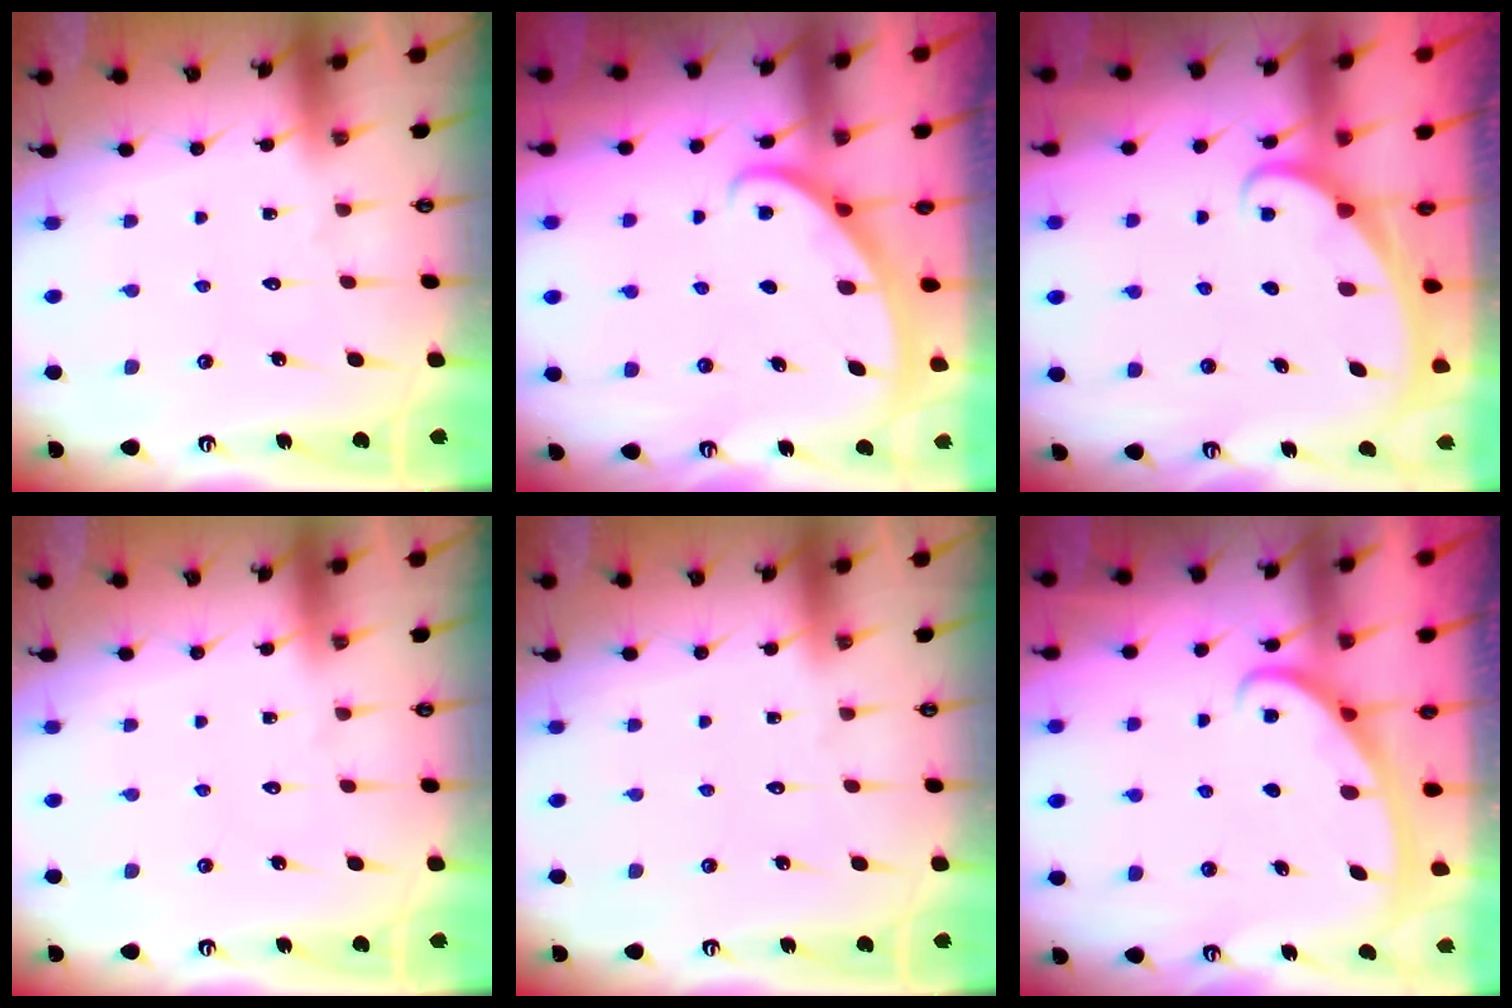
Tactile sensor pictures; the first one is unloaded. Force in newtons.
{"total": 2.8, "press": 2.8, "slide": 0.1}
{"total": 1.8, "press": 1.8, "slide": 0.1}
{"total": 0.0}
{"total": 0.0}
{"total": 2.8, "press": 2.8, "slide": 0.4}